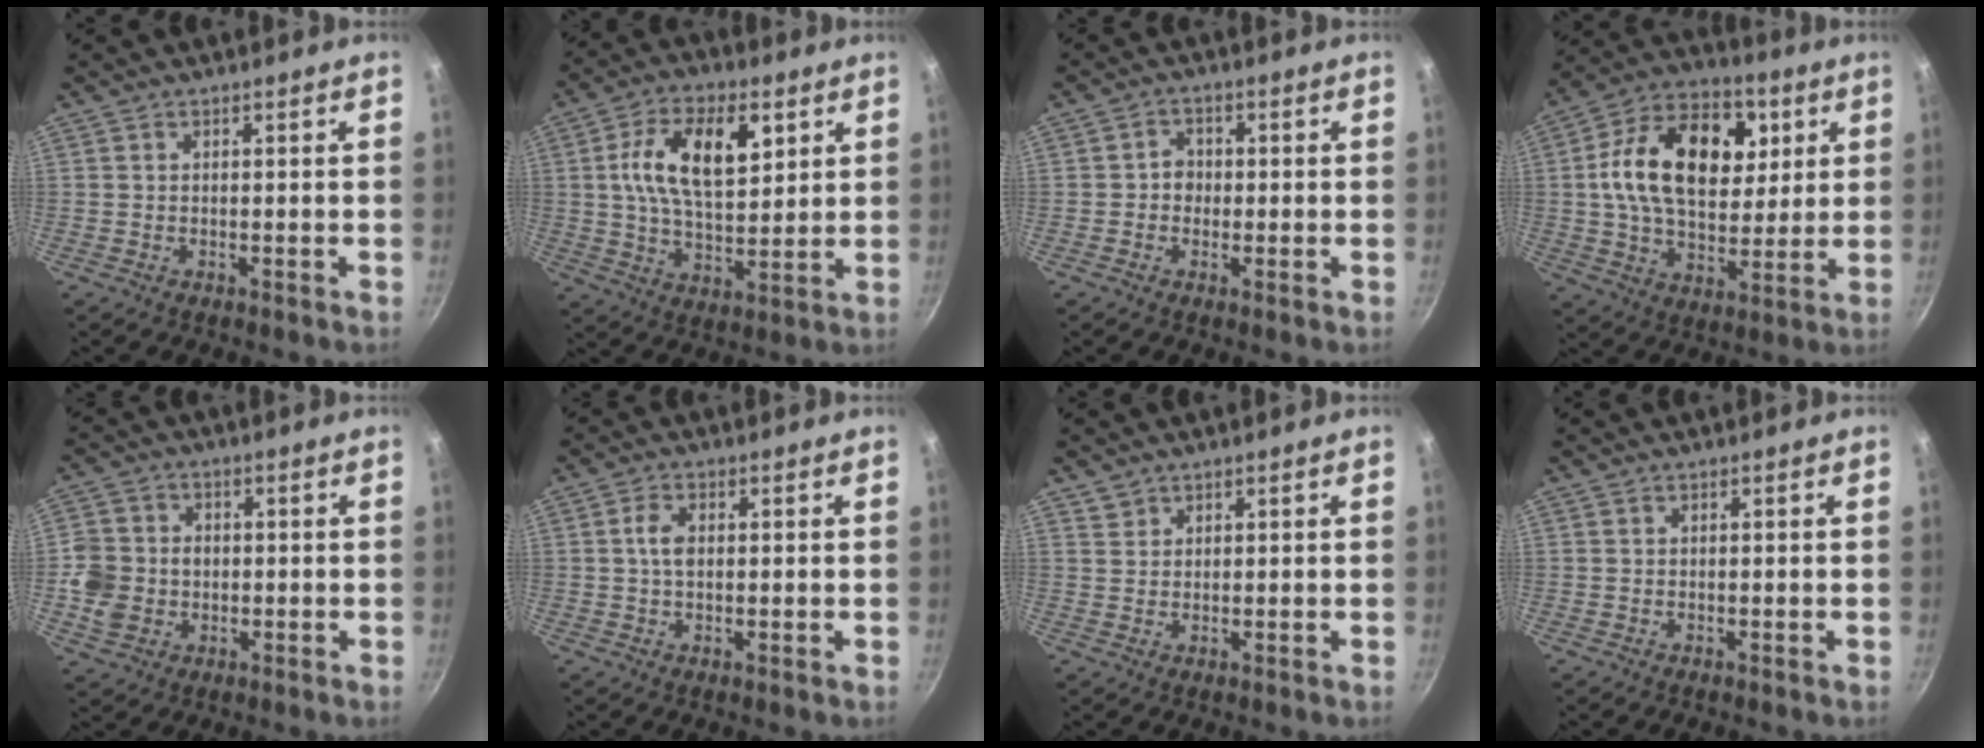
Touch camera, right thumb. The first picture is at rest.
{"total": 15.4, "force": [4.6, 7.9, 12.4], "torque": [-0.202, -0.007, 0.084]}
{"total": 3.0, "force": [-0.2, 2.6, 1.5], "torque": [-0.002, 0.008, -0.012]}
{"total": 21.6, "force": [4.7, 13.8, 15.9], "torque": [-0.246, 0.005, 0.077]}
{"total": 8.4, "force": [-1.0, 7.4, 3.9], "torque": [-0.057, 0.010, -0.019]}
{"total": 3.5, "force": [0.5, 2.0, 2.8], "torque": [-0.056, 0.001, 0.006]}
{"total": 1.6, "force": [1.3, 1.0, -0.1], "torque": [0.017, -0.006, 0.018]}
{"total": 0.0}